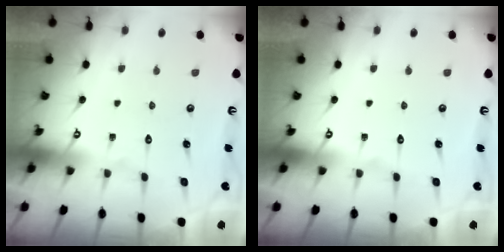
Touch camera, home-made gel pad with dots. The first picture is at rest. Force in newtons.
{"total": 0.0}